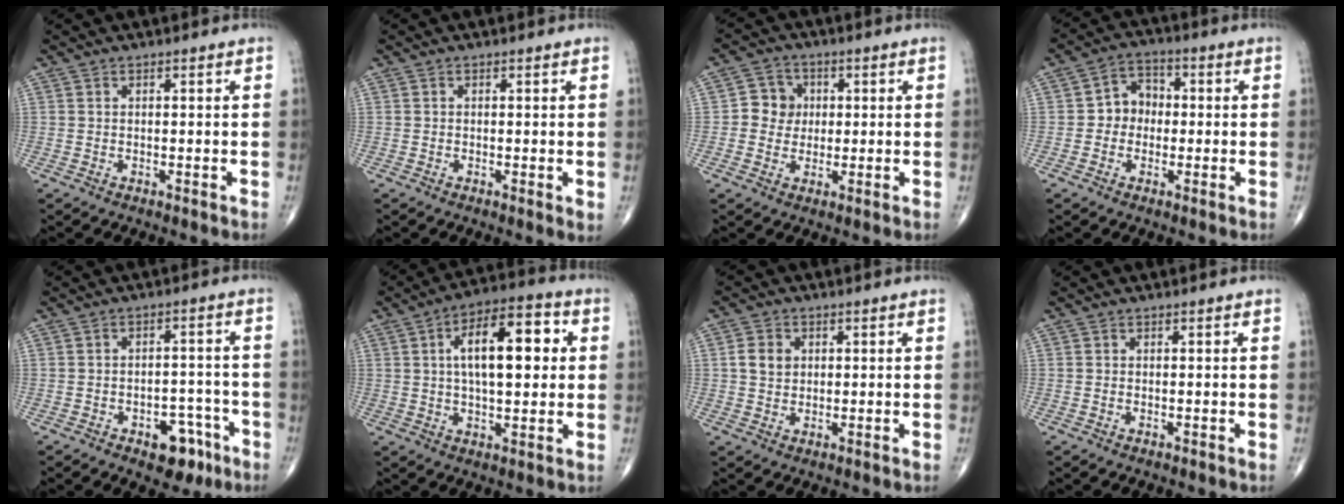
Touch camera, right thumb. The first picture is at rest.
{"total": 1.2, "force": [-0.1, 0.3, 1.2], "torque": [-0.018, -0.005, -0.005]}
{"total": 5.6, "force": [0.4, 5.3, 1.9], "torque": [0.002, 0.008, 0.000]}
{"total": 6.1, "force": [-0.4, 5.2, 3.2], "torque": [-0.024, 0.024, -0.022]}
{"total": 7.7, "force": [-4.2, 4.6, 4.6], "torque": [-0.030, 0.037, -0.052]}
{"total": 15.2, "force": [2.8, 6.8, 13.3], "torque": [-0.190, 0.017, 0.040]}
{"total": 4.2, "force": [0.8, 3.5, 2.3], "torque": [-0.029, 0.000, 0.013]}
{"total": 0.0}